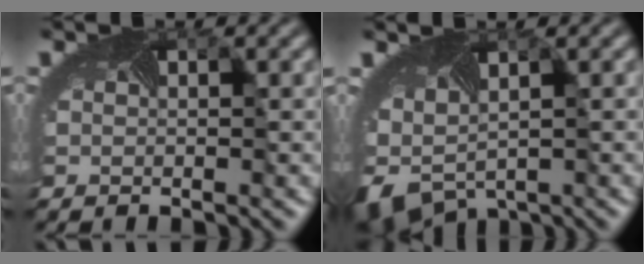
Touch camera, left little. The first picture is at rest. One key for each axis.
{"total": 5.3, "fx": -1.9, "fy": 2.9, "fz": 4.0, "tx": -0.087, "ty": -0.034, "tz": -0.026}